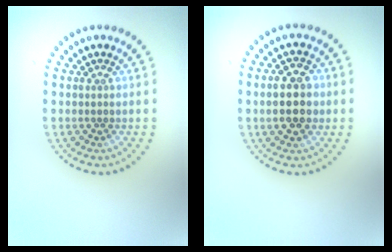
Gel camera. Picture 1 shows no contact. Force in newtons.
{"total": 4.3, "press": 4.3, "slide": 0.2}